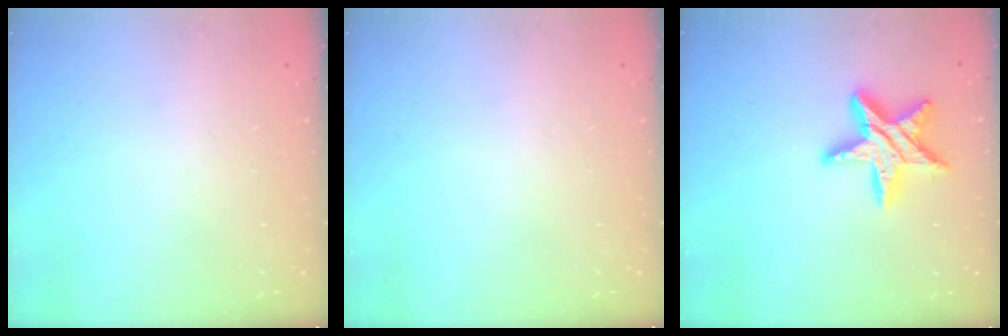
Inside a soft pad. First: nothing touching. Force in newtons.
{"total": 0.0}
{"total": 13.7, "press": 13.7, "slide": 1.0}